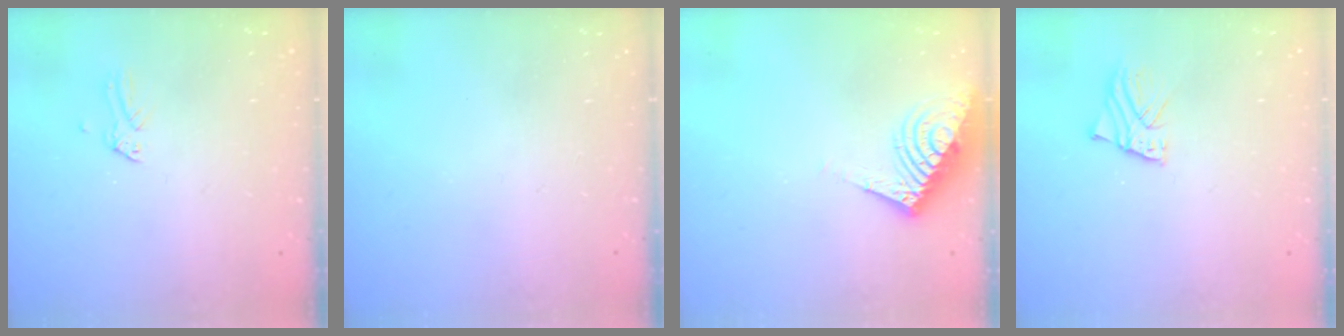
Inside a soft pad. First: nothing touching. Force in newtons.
{"total": 0.0}
{"total": 18.1, "press": 18.1, "slide": 0.5}
{"total": 2.2, "press": 2.2, "slide": 0.1}